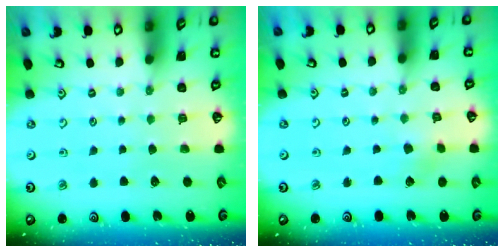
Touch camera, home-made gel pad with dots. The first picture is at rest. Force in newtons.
{"total": 1.9, "press": 1.9, "slide": 0.2}